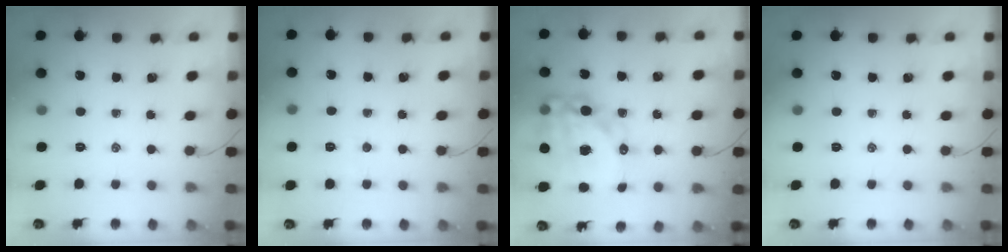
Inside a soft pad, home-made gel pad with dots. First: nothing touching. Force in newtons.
{"total": 2.5, "press": 2.4, "slide": 0.6}
{"total": 20.9, "press": 20.4, "slide": 4.6}
{"total": 0.0}